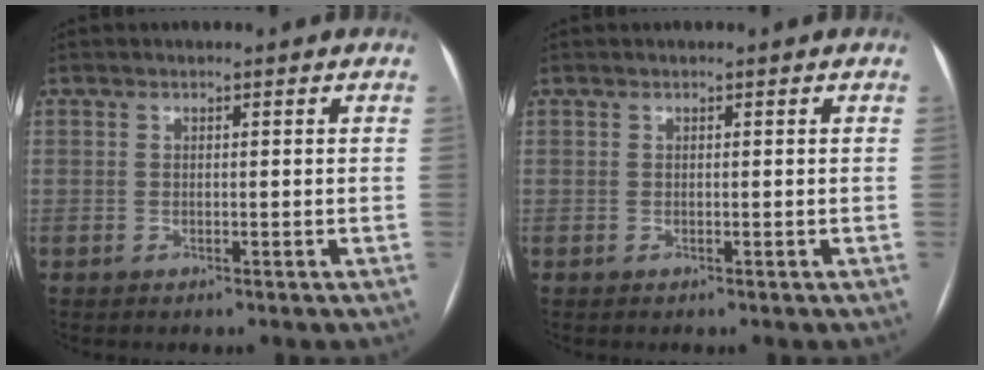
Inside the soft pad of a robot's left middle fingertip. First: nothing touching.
{"total": 0.0}